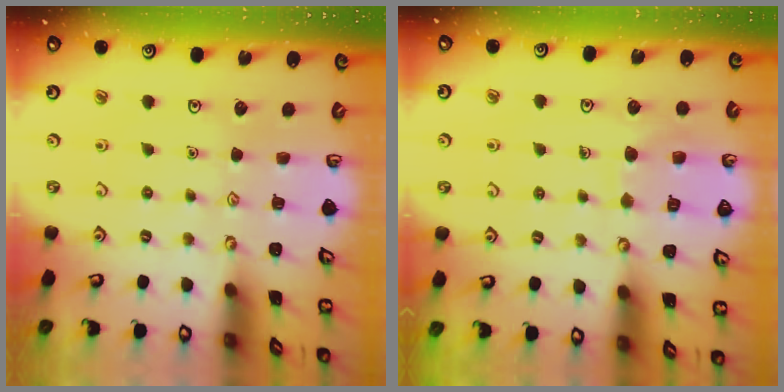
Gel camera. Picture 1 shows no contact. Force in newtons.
{"total": 7.7, "press": 7.7, "slide": 0.6}